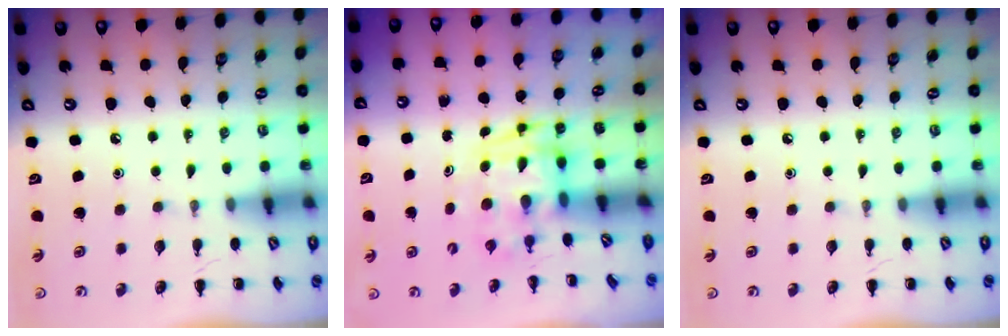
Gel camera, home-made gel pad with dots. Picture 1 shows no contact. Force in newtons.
{"total": 3.3, "press": 3.3, "slide": 0.7}
{"total": 0.0}